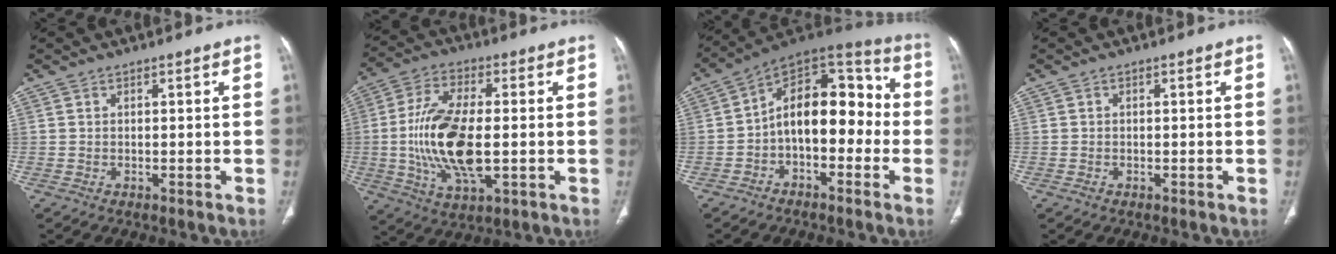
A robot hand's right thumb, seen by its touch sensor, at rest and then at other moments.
{"total": 16.5, "force": [-1.2, 7.2, 14.8], "torque": [-0.301, -0.001, -0.020]}
{"total": 16.1, "force": [-2.2, 9.6, 12.8], "torque": [-0.157, 0.063, -0.047]}
{"total": 0.6, "force": [-0.3, 0.5, 0.2], "torque": [-0.003, 0.001, -0.006]}